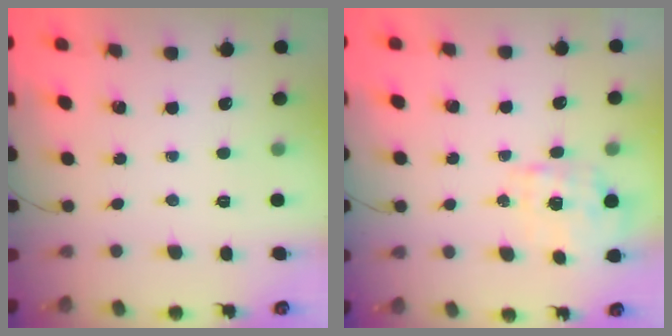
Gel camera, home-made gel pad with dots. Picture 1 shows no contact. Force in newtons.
{"total": 1.9, "press": 1.8, "slide": 0.5}